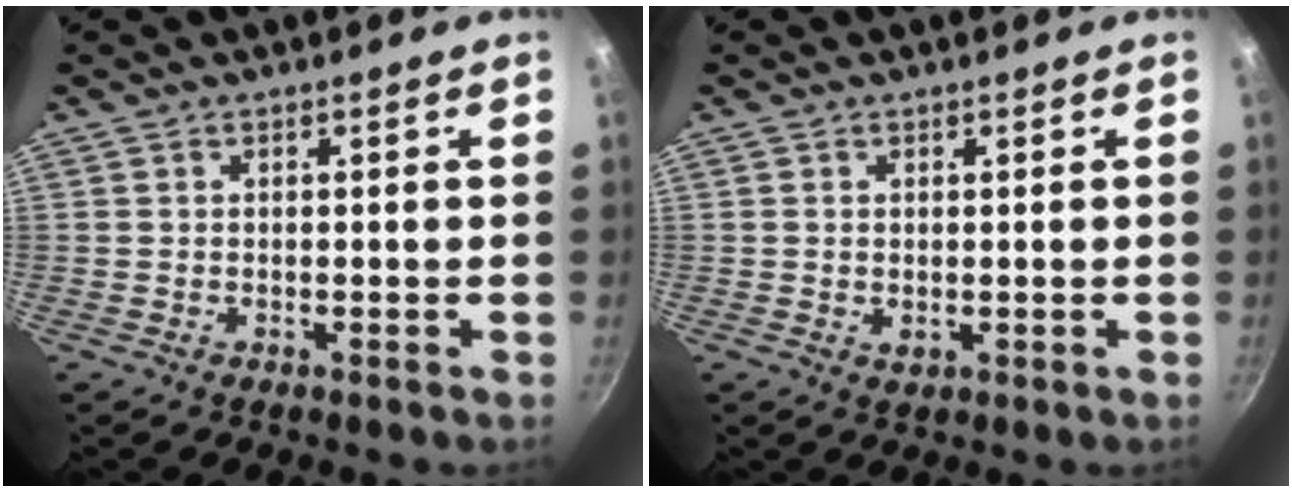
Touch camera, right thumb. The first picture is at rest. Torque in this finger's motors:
{"motor_torque": [-0.31, 0.04, 0.27, 0.14, -0.05]}